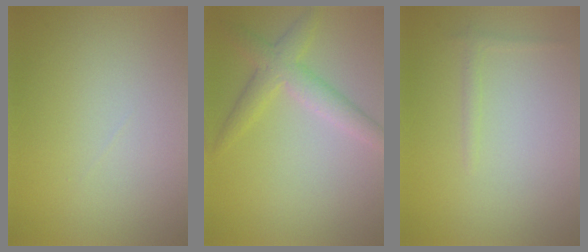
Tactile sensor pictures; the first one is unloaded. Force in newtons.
{"total": 3.3, "press": 3.3, "slide": 0.2}
{"total": 0.7, "press": 0.7, "slide": 0.1}